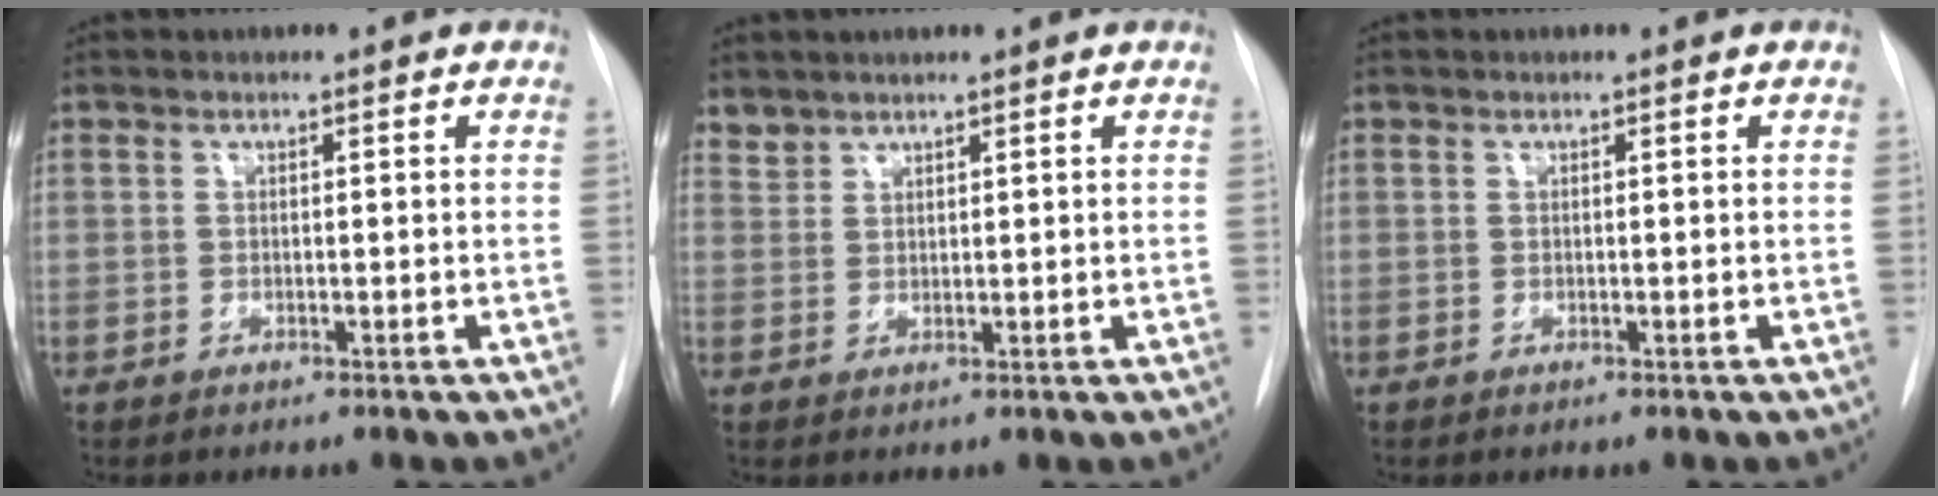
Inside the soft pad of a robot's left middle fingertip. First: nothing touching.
{"total": 1.9, "force": [1.7, 0.6, -0.3], "torque": [0.007, 0.008, 0.035]}
{"total": 0.0}